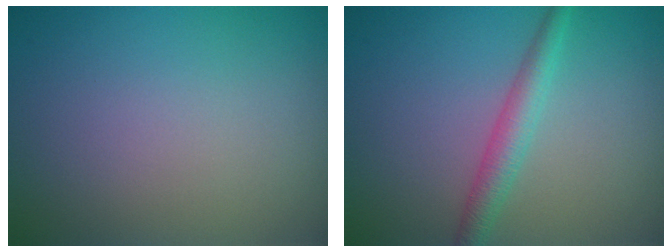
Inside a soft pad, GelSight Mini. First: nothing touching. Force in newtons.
{"total": 2.5, "press": 2.5, "slide": 0.1}